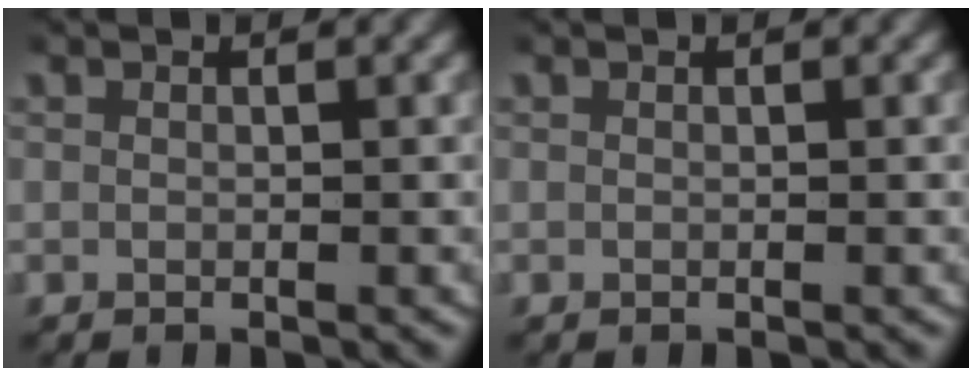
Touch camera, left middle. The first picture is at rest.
{"total": 0.0}